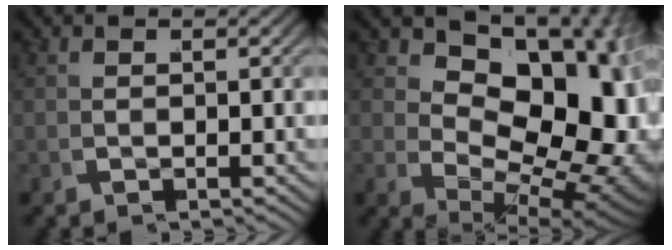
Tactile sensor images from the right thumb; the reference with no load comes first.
{"total": 17.4, "force": [0.8, 11.1, 13.4], "torque": [-0.207, -0.048, 0.042]}